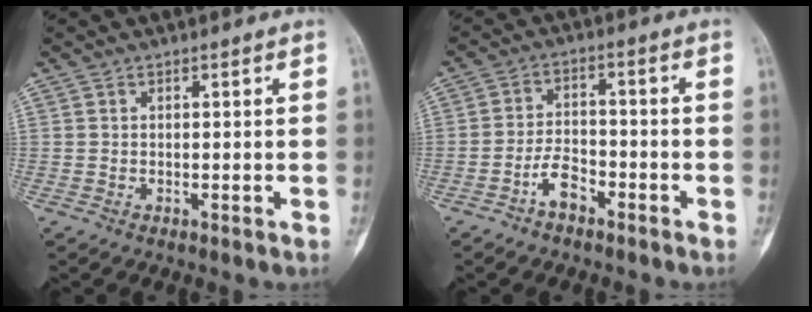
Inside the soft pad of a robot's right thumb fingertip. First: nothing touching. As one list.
[{"total": 5.4, "force": [-3.4, 2.8, 3.1], "torque": [-0.044, 0.030, -0.066]}]